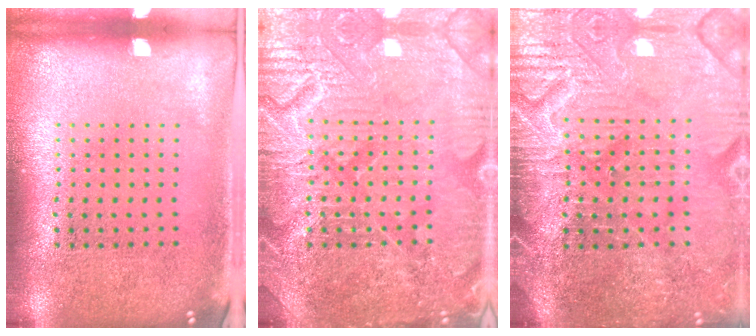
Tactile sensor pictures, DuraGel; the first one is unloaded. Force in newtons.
{"total": 6.7, "press": 6.7, "slide": 0.9}
{"total": 4.3, "press": 4.0, "slide": 1.6}